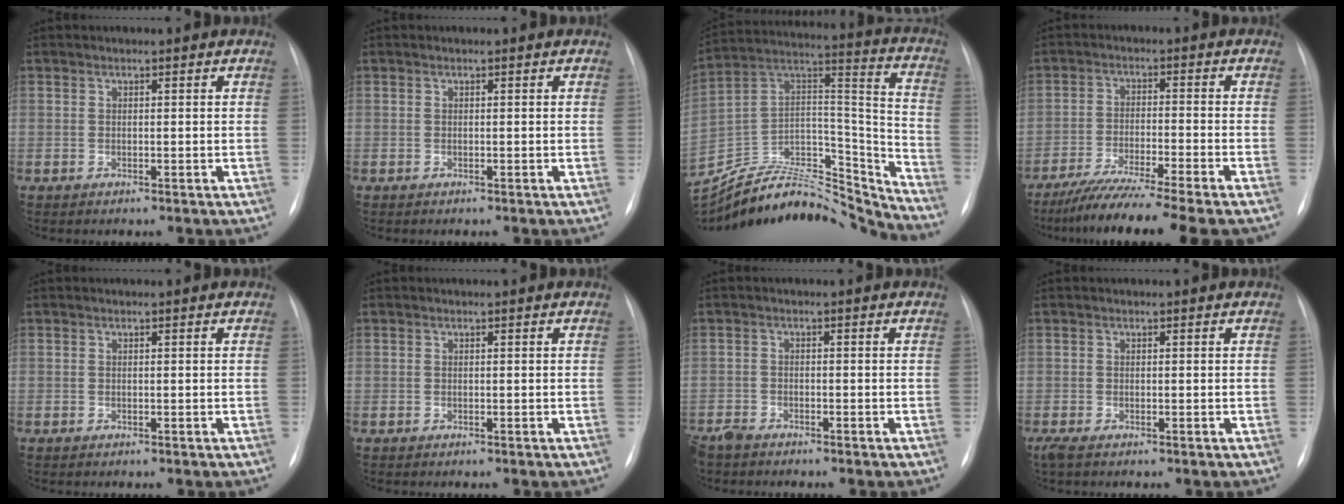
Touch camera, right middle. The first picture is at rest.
{"total": 0.0}
{"total": 29.4, "force": [-27.8, 5.2, 8.0], "torque": [-0.156, 0.023, -0.434]}
{"total": 13.1, "force": [-10.8, -0.8, 7.4], "torque": [-0.114, -0.038, -0.171]}
{"total": 0.0}
{"total": 0.0}
{"total": 2.8, "force": [-2.6, 0.8, 0.7], "torque": [-0.011, -0.006, -0.049]}
{"total": 1.4, "force": [-0.9, 0.3, 1.0], "torque": [-0.026, -0.008, -0.018]}